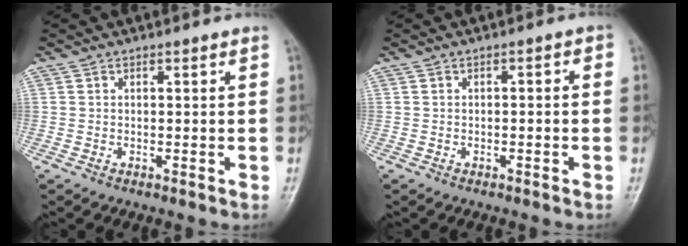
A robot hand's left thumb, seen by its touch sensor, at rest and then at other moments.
{"total": 1.6, "force": [-0.4, 0.6, 1.4], "torque": [-0.023, 0.017, -0.004]}